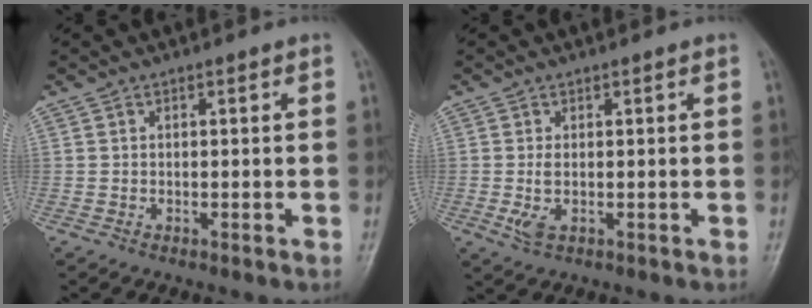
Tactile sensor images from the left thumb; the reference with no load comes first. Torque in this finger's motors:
{"motor_torque": [0.00, 0.90, 0.61, 0.24, 0.01]}